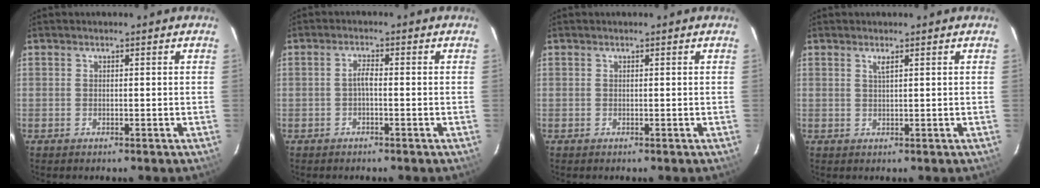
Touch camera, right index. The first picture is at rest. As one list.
[{"total": 1.6, "force": [-0.6, 0.4, 1.5], "torque": [-0.030, 0.007, -0.013]}, {"total": 0.0}, {"total": 1.1, "force": [0.6, 0.0, 0.9], "torque": [-0.018, 0.001, 0.012]}]